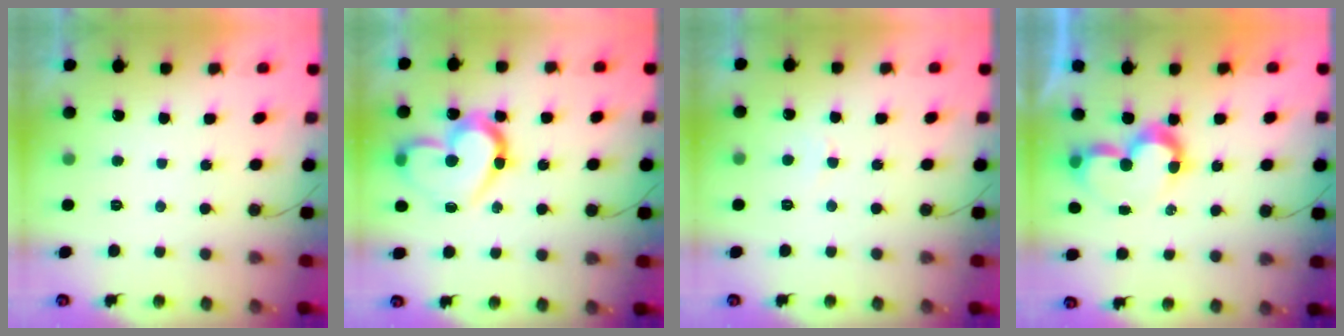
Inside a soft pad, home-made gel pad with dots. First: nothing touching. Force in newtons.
{"total": 16.8, "press": 16.7, "slide": 1.5}
{"total": 2.9, "press": 2.9, "slide": 0.3}
{"total": 7.9, "press": 7.9, "slide": 0.8}